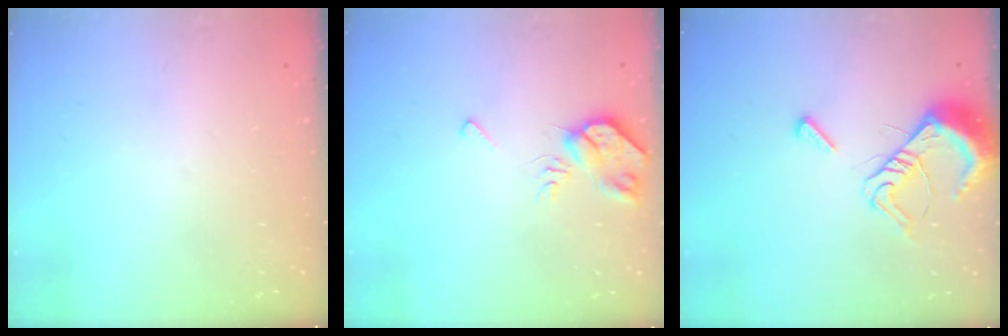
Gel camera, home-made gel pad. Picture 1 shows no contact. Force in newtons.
{"total": 7.4, "press": 7.4, "slide": 1.1}
{"total": 9.5, "press": 9.4, "slide": 1.3}